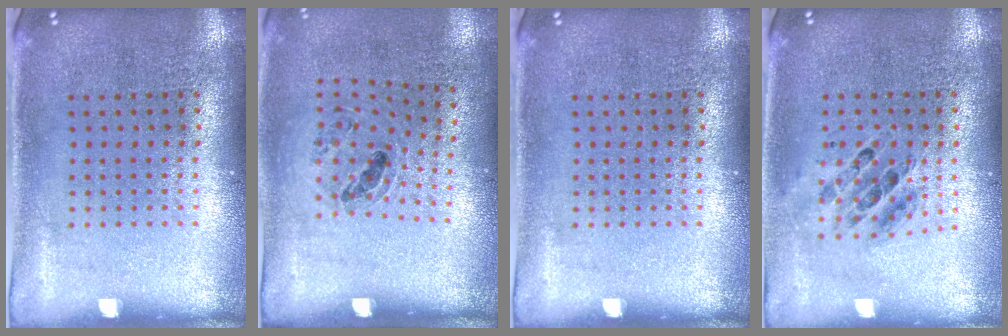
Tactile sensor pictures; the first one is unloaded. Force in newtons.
{"total": 1.0, "press": 0.8, "slide": 0.5}
{"total": 0.0}
{"total": 0.7, "press": 0.7, "slide": 0.1}